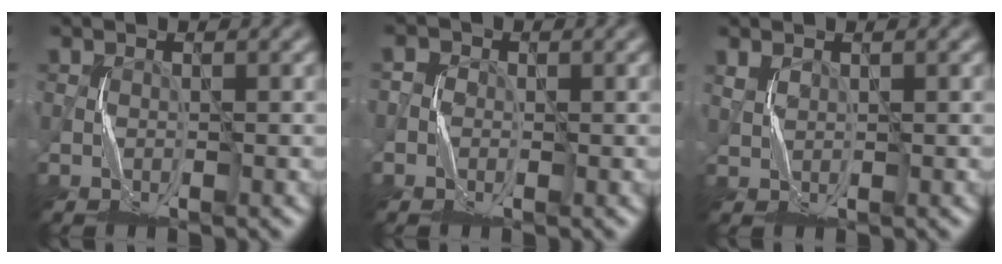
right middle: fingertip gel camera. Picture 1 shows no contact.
{"total": 1.3, "force": [-0.3, 1.3, 0.0], "torque": [0.007, 0.002, -0.018]}
{"total": 0.9, "force": [0.7, 0.5, 0.3], "torque": [-0.015, -0.004, 0.019]}